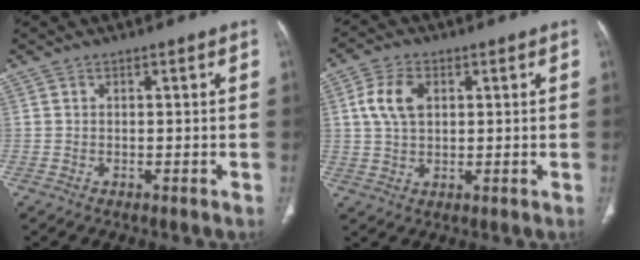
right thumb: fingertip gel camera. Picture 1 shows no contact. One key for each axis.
{"total": 7.0, "fx": 1.9, "fy": 4.4, "fz": 5.1, "tx": -0.099, "ty": 0.004, "tz": 0.036}